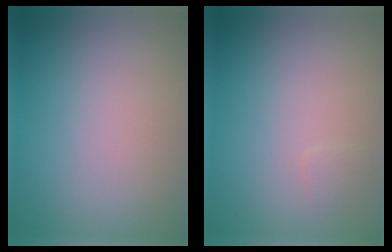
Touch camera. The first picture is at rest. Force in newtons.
{"total": 0.6, "press": 0.6, "slide": 0.0}